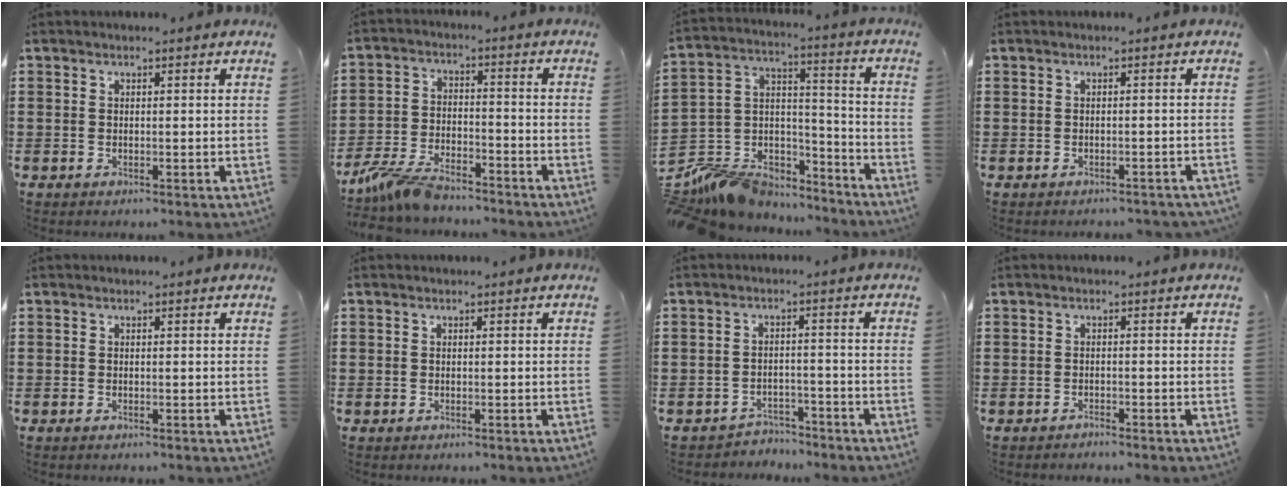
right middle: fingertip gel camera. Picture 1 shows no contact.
{"total": 7.1, "force": [-6.4, 1.5, 2.6], "torque": [-0.064, 0.005, -0.126]}
{"total": 9.5, "force": [-8.6, 3.8, 1.0], "torque": [-0.035, 0.007, -0.165]}
{"total": 0.8, "force": [-0.7, 0.1, 0.1], "torque": [-0.005, -0.003, -0.015]}
{"total": 0.0}
{"total": 0.0}
{"total": 2.9, "force": [-2.9, 0.5, -0.2], "torque": [-0.007, 0.000, -0.063]}
{"total": 0.8, "force": [-0.8, 0.0, 0.0], "torque": [-0.003, -0.001, -0.017]}